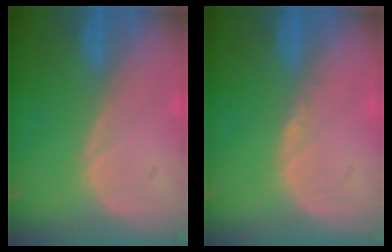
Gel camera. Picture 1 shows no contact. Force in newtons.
{"total": 0.6, "press": 0.5, "slide": 0.4}